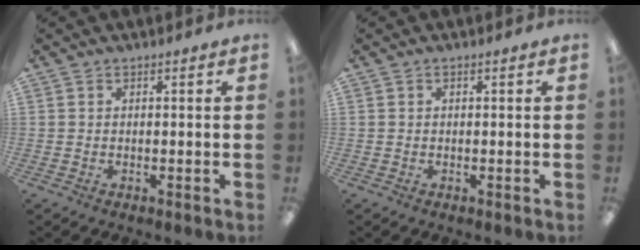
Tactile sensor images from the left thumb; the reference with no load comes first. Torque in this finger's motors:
{"motor_torque": [0.00, 0.00, -0.01, 0.01, 0.00]}